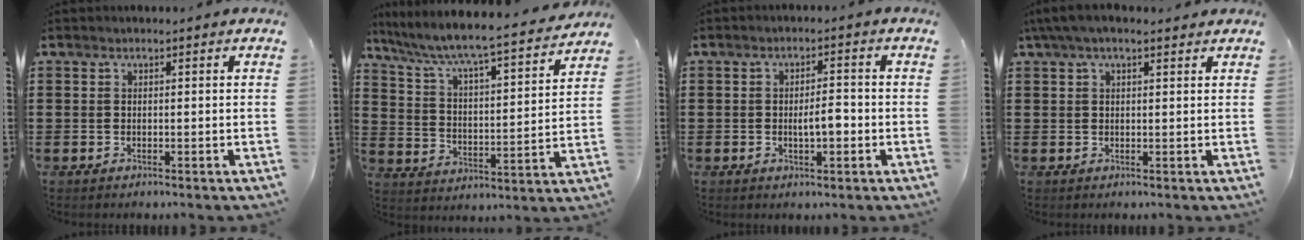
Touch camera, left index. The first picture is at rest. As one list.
[{"total": 5.5, "force": [5.0, -0.2, 2.2], "torque": [-0.068, -0.046, 0.074]}, {"total": 3.8, "force": [-0.7, 1.3, 3.5], "torque": [-0.055, 0.002, -0.017]}, {"total": 3.2, "force": [1.9, 1.1, 2.3], "torque": [-0.049, 0.007, 0.035]}]